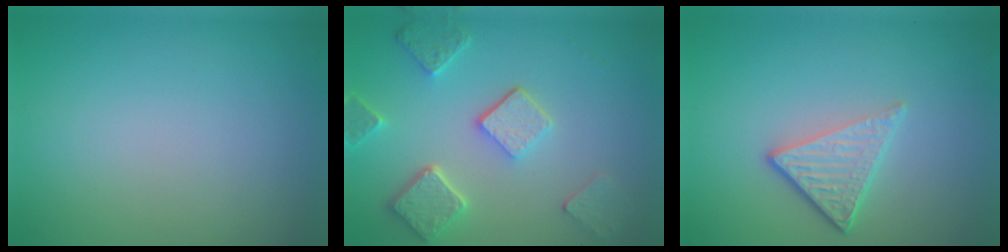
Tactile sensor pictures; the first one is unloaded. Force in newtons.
{"total": 5.0, "press": 3.9, "slide": 3.2}
{"total": 3.8, "press": 2.7, "slide": 2.8}